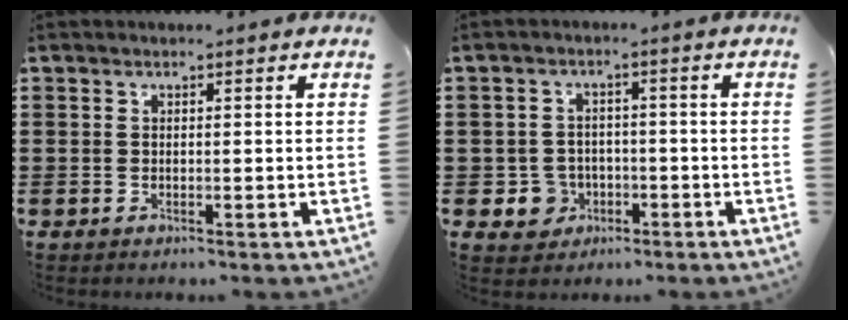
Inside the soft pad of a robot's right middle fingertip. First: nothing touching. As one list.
[{"total": 4.2, "force": [-1.5, 3.7, 1.2], "torque": [-0.037, 0.004, -0.031]}]